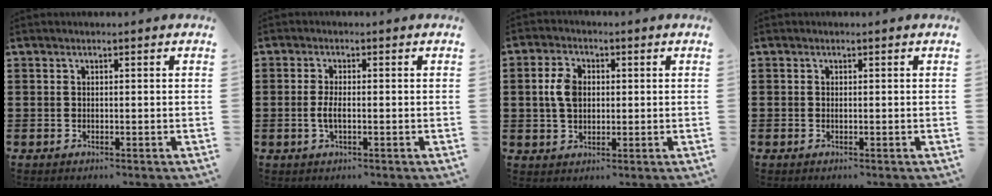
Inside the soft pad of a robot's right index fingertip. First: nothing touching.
{"total": 2.4, "force": [-0.4, 0.7, 2.3], "torque": [-0.056, -0.006, -0.012]}
{"total": 4.8, "force": [0.4, 3.2, 3.6], "torque": [-0.091, 0.008, 0.001]}
{"total": 0.0}